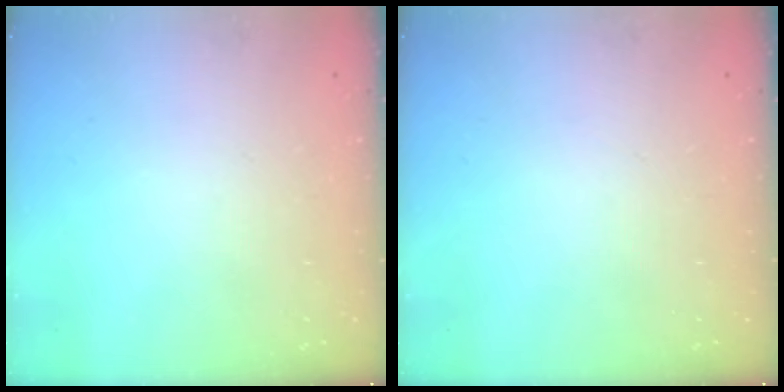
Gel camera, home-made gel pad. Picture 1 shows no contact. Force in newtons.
{"total": 0.0}